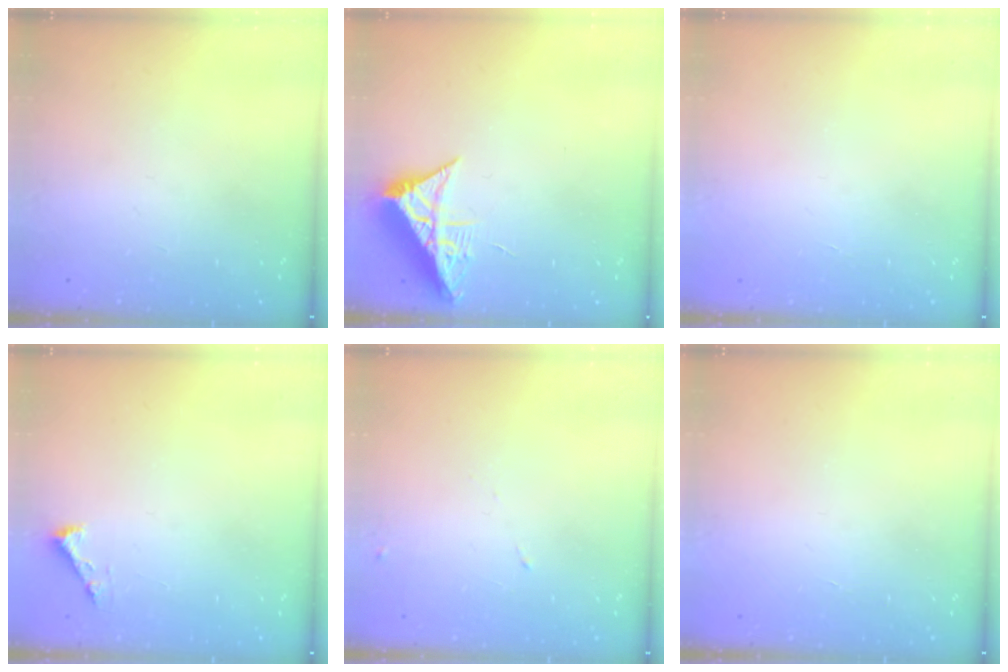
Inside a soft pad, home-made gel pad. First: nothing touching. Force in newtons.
{"total": 8.4, "press": 8.4, "slide": 0.5}
{"total": 1.6, "press": 1.5, "slide": 0.1}
{"total": 2.3, "press": 2.3, "slide": 0.3}
{"total": 4.3, "press": 4.3, "slide": 0.7}
{"total": 1.6, "press": 1.5, "slide": 0.1}